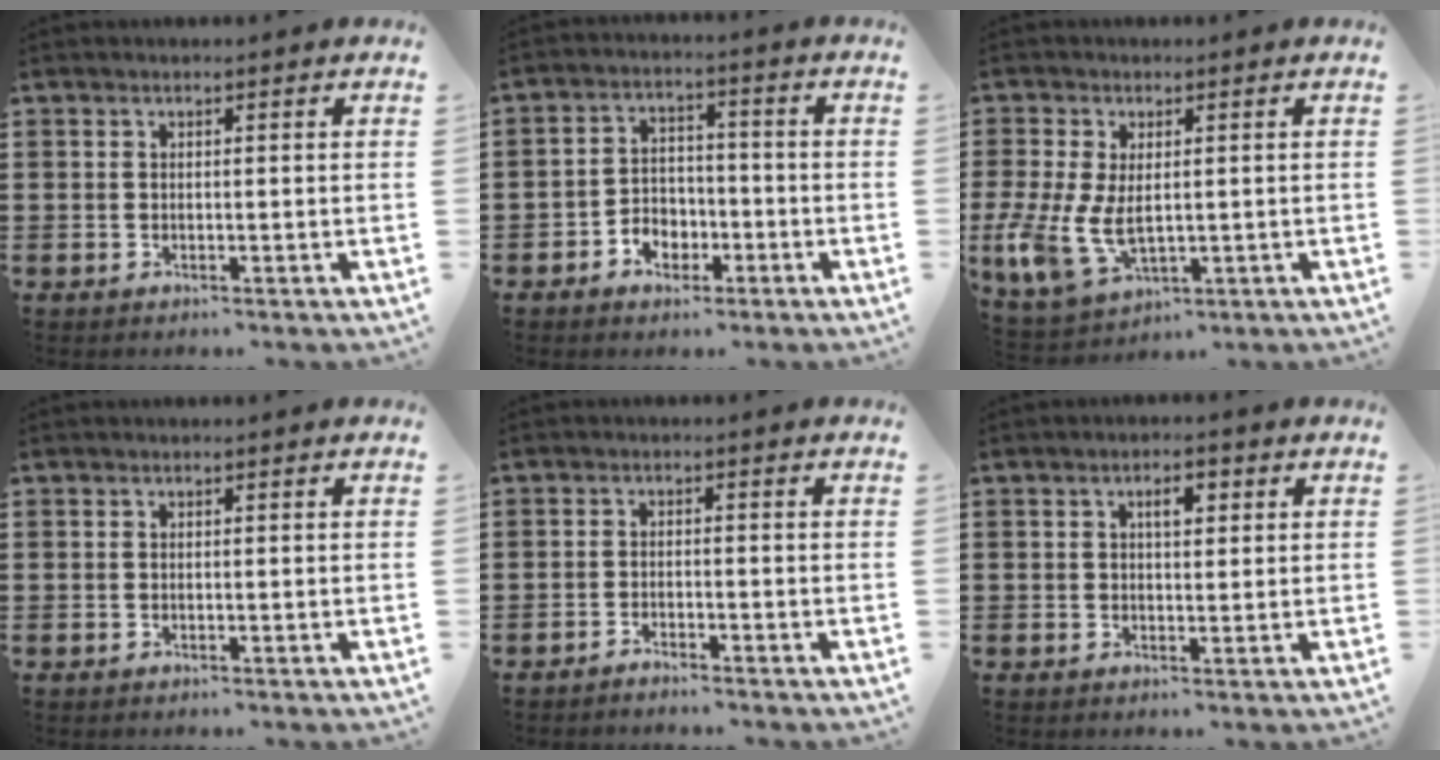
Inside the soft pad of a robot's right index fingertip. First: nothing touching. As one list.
[{"total": 4.2, "force": [-2.4, 3.1, 1.4], "torque": [-0.031, 0.012, -0.049]}, {"total": 7.8, "force": [-0.1, 4.8, 6.1], "torque": [-0.152, -0.003, 0.001]}, {"total": 0.0}, {"total": 1.5, "force": [-1.5, -0.1, -0.1], "torque": [-0.003, 0.004, -0.030]}, {"total": 2.8, "force": [0.9, 1.2, 2.3], "torque": [-0.032, 0.001, 0.010]}]